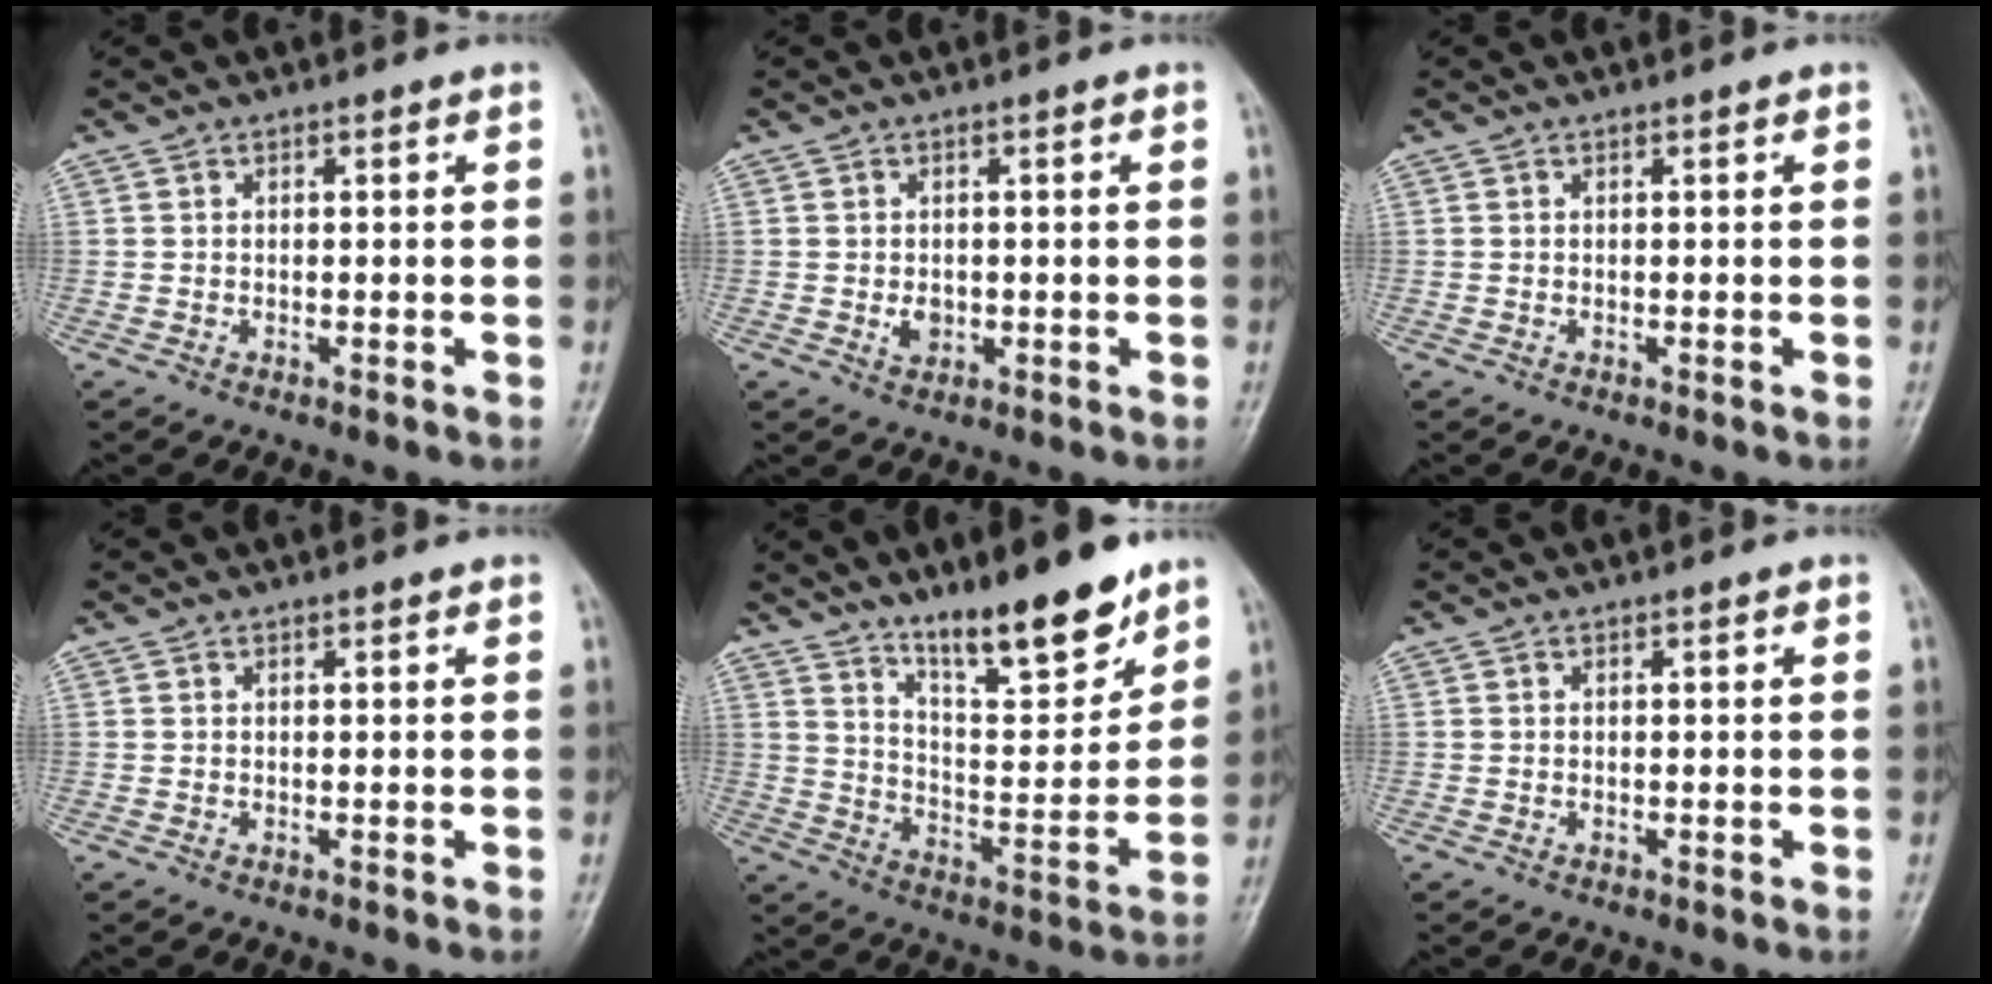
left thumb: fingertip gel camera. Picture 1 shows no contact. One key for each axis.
{"total": 2.3, "fx": -0.2, "fy": 1.8, "fz": 1.5, "tx": -0.016, "ty": -0.001, "tz": -0.002}
{"total": 0.0}
{"total": 0.0}
{"total": 15.6, "fx": 11.6, "fy": 3.9, "fz": 9.7, "tx": -0.121, "ty": -0.085, "tz": 0.196}
{"total": 0.0}